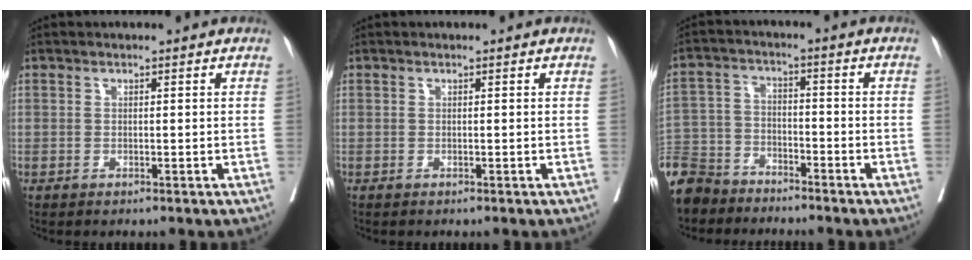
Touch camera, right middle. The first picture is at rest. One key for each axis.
{"total": 0.0}
{"total": 12.5, "fx": -10.7, "fy": 5.9, "fz": 2.9, "tx": -0.084, "ty": 0.001, "tz": -0.205}